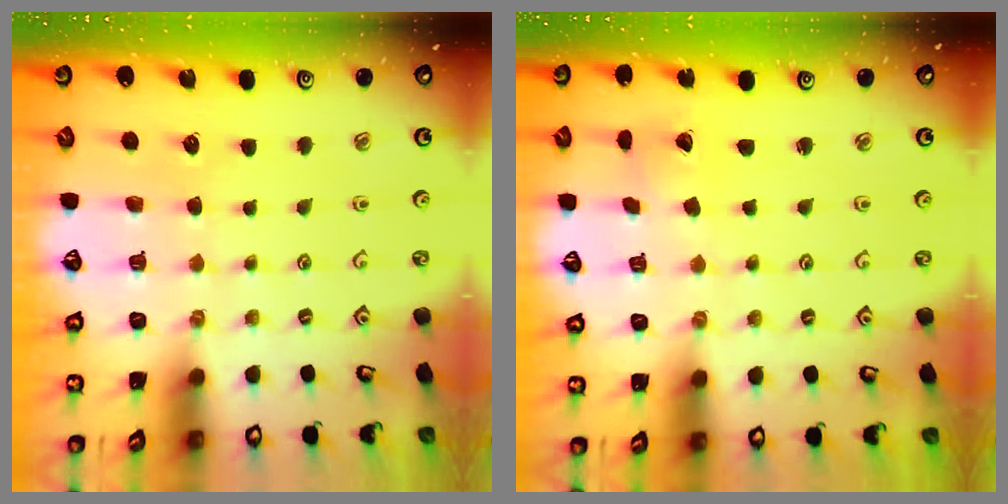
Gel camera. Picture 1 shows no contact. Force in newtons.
{"total": 1.5, "press": 1.5, "slide": 0.1}